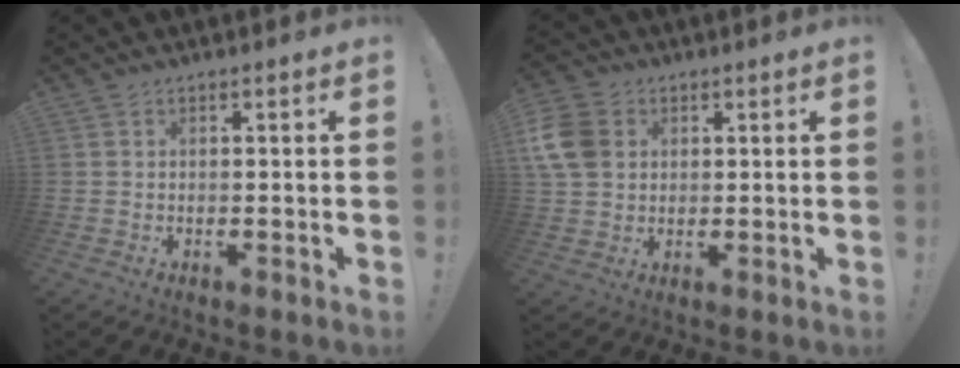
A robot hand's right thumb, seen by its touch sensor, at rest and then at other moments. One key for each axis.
{"total": 10.7, "fx": 2.7, "fy": 8.4, "fz": 5.9, "tx": -0.111, "ty": -0.001, "tz": 0.056}